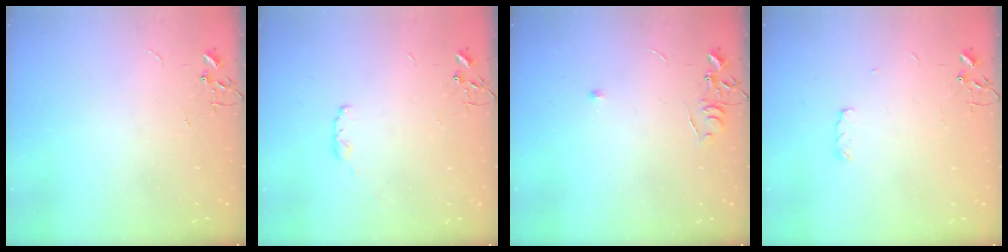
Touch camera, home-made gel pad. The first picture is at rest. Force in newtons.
{"total": 3.4, "press": 3.4, "slide": 0.5}
{"total": 5.0, "press": 4.9, "slide": 0.6}
{"total": 4.1, "press": 4.1, "slide": 0.6}